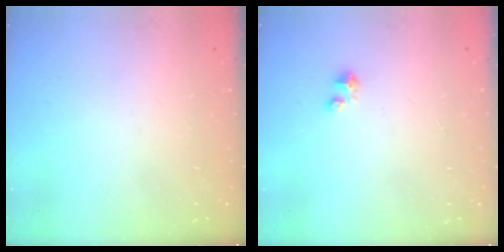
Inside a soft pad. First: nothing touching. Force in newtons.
{"total": 2.1, "press": 2.1, "slide": 0.1}